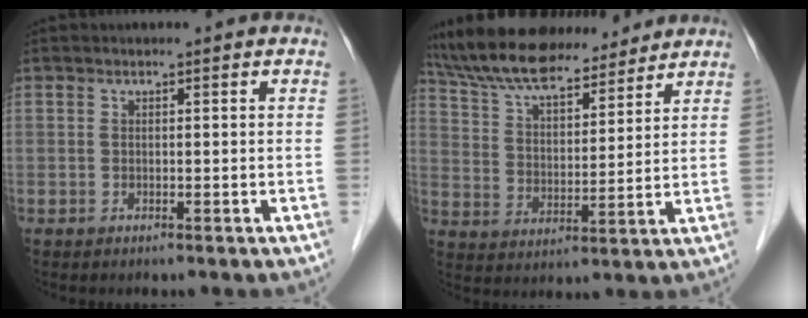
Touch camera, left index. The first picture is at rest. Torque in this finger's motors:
{"motor_torque": [1.03, -1.11, 0.59, 0.16]}